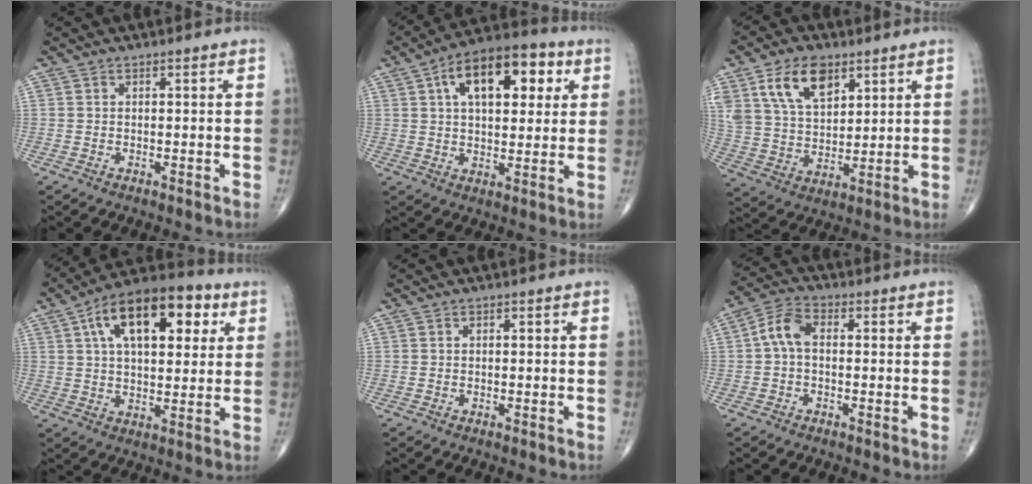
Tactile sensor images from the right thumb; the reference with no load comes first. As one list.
[{"total": 16.8, "force": [5.8, 8.7, 13.2], "torque": [-0.168, 0.010, 0.084]}, {"total": 13.2, "force": [6.8, 7.7, 8.4], "torque": [-0.135, -0.025, 0.137]}, {"total": 19.5, "force": [7.0, 9.8, 15.3], "torque": [-0.213, 0.010, 0.104]}, {"total": 0.0}, {"total": 5.7, "force": [-0.1, 3.4, 4.6], "torque": [-0.088, 0.018, -0.011]}]